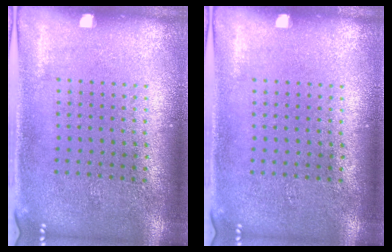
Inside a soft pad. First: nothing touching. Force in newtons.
{"total": 0.0}